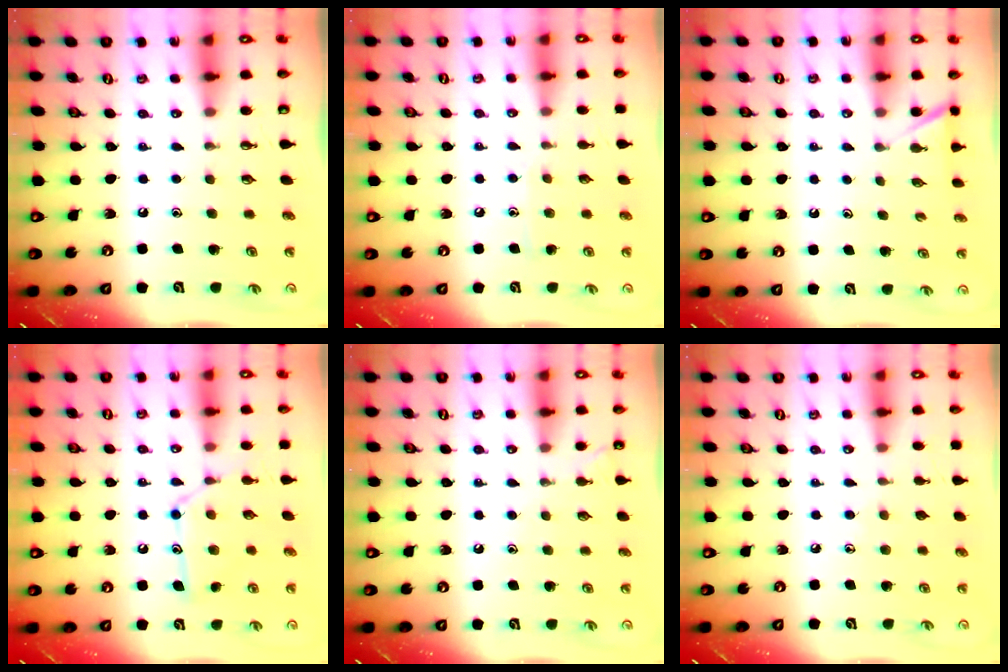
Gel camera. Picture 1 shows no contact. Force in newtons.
{"total": 5.7, "press": 5.7, "slide": 0.7}
{"total": 2.4, "press": 2.4, "slide": 0.2}
{"total": 12.9, "press": 12.9, "slide": 0.7}
{"total": 2.9, "press": 2.9, "slide": 0.3}
{"total": 6.1, "press": 6.1, "slide": 0.5}